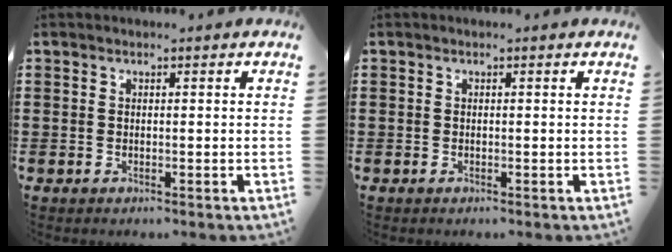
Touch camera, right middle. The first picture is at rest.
{"total": 0.0}